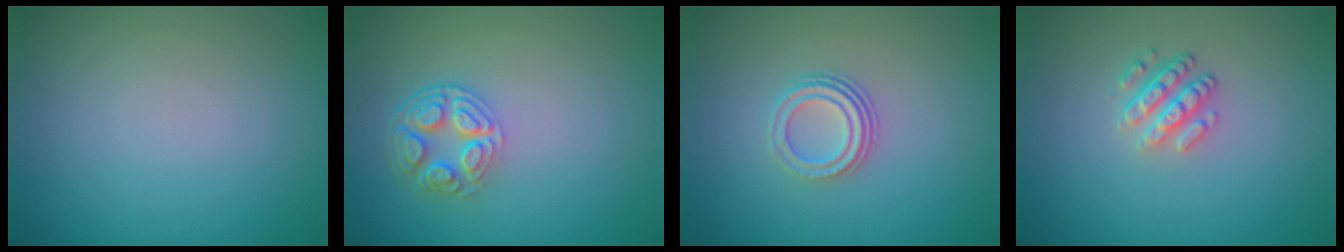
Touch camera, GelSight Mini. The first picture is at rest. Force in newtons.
{"total": 4.5, "press": 3.3, "slide": 3.0}
{"total": 3.0, "press": 2.1, "slide": 2.1}
{"total": 2.6, "press": 2.4, "slide": 1.1}